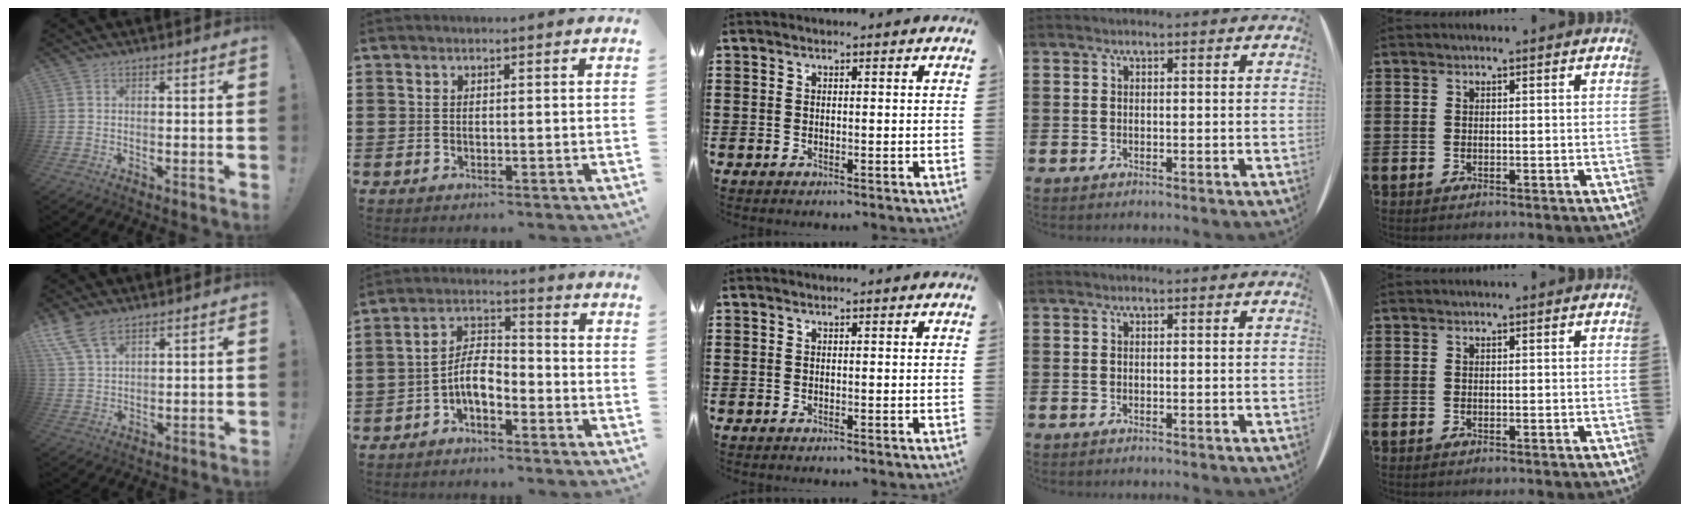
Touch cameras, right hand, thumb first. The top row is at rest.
{"thumb": {"total": 9.1, "force": [6.2, 4.4, 5.0], "torque": [-0.093, -0.021, 0.123]}, "index": {"total": 5.5, "force": [-2.7, 2.4, 4.2], "torque": [-0.095, 0.007, -0.056]}}